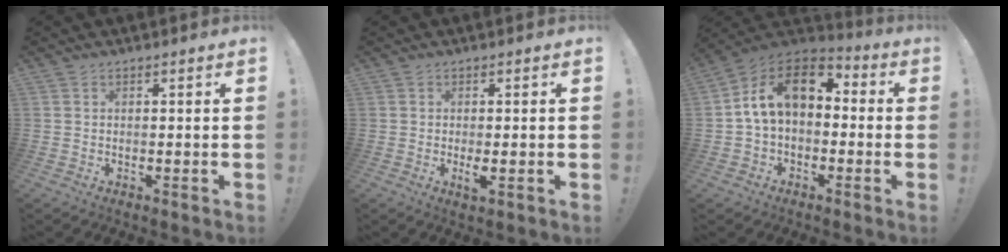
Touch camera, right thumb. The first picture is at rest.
{"total": 2.7, "force": [-0.3, 0.4, 2.6], "torque": [-0.036, -0.004, -0.006]}
{"total": 14.4, "force": [3.3, 9.2, 10.5], "torque": [-0.170, 0.007, 0.061]}